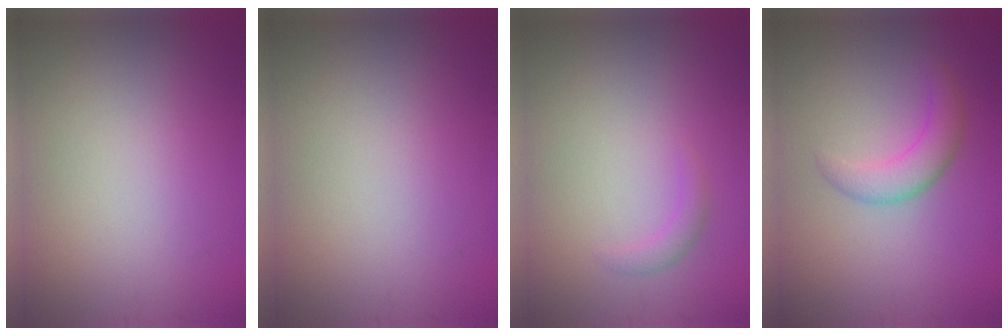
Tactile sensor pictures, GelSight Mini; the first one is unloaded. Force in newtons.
{"total": 0.0}
{"total": 1.1, "press": 1.1, "slide": 0.1}
{"total": 2.9, "press": 2.9, "slide": 0.1}